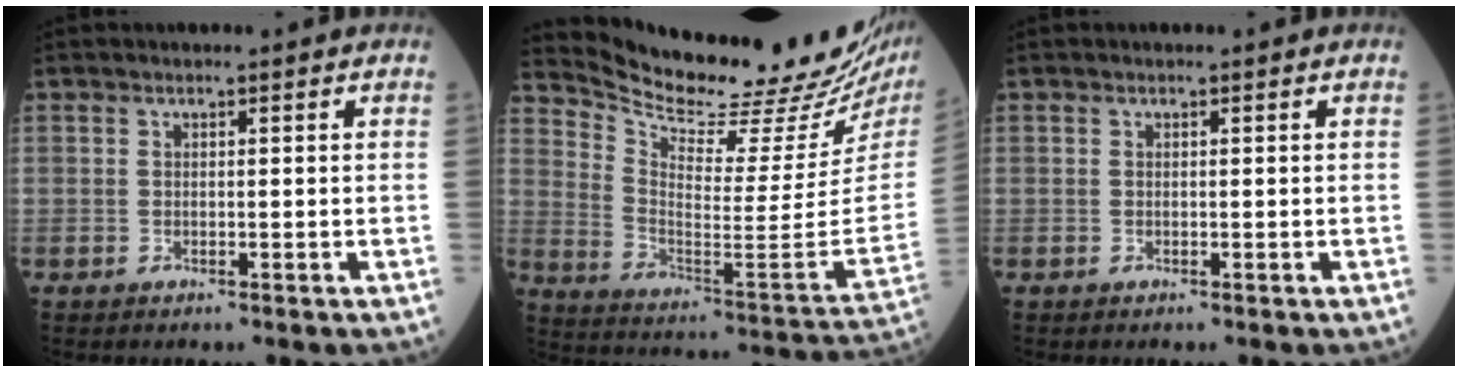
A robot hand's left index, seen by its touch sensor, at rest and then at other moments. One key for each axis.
{"total": 23.7, "fx": 21.8, "fy": 1.8, "fz": 9.1, "tx": -0.158, "ty": -0.101, "tz": 0.308}
{"total": 0.0}